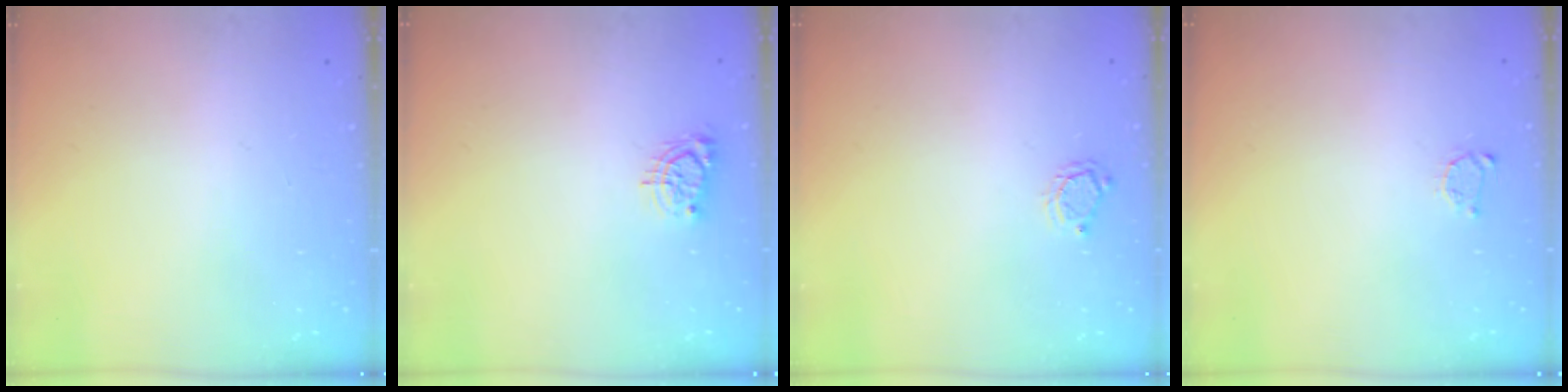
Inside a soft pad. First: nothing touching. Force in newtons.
{"total": 5.2, "press": 5.2, "slide": 0.6}
{"total": 3.8, "press": 3.8, "slide": 0.4}
{"total": 2.6, "press": 2.5, "slide": 0.4}